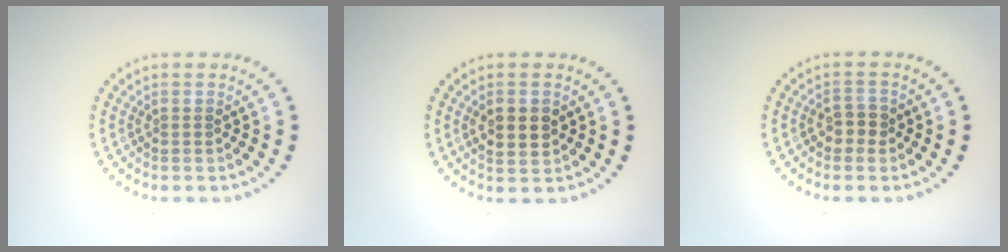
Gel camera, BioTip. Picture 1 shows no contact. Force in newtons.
{"total": 3.4, "press": 3.4, "slide": 0.1}
{"total": 1.9, "press": 1.8, "slide": 0.6}